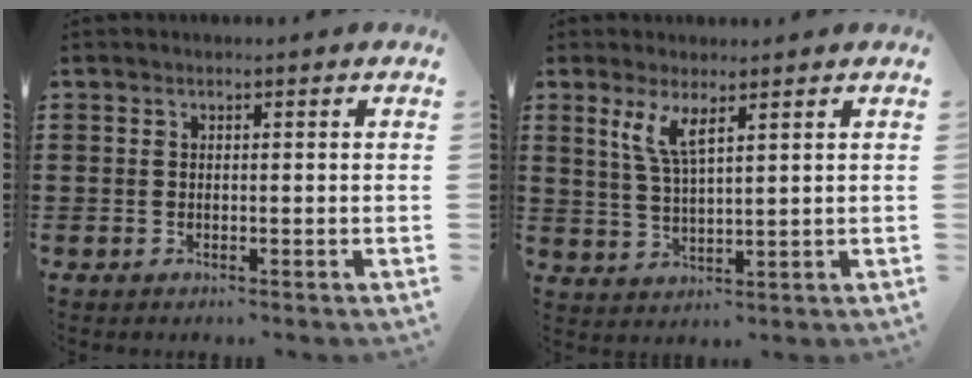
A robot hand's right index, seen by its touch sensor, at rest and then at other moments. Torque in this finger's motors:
{"motor_torque": [0.67, 0.53, 0.41, 0.14]}